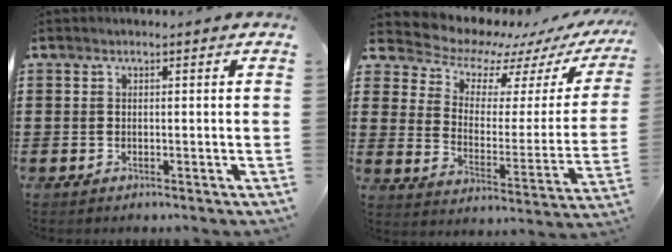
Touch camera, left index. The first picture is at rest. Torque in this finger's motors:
{"motor_torque": [2.14, 0.00, 0.09, -0.01]}